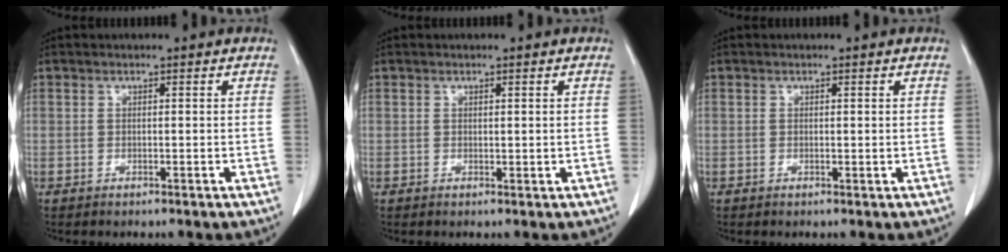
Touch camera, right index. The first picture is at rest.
{"total": 0.0}
{"total": 0.0}